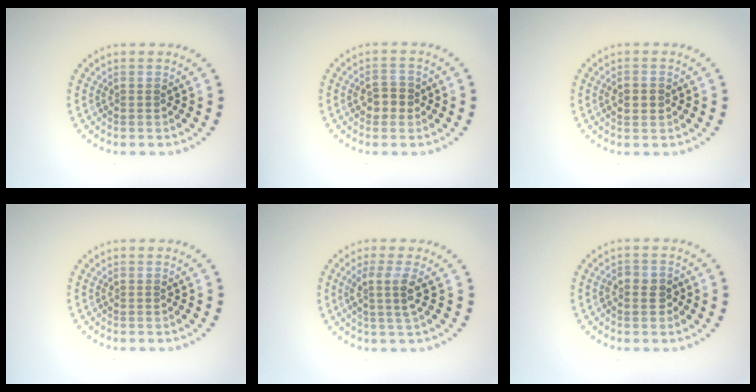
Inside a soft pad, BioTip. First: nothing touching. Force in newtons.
{"total": 2.2, "press": 2.2, "slide": 0.3}
{"total": 2.3, "press": 2.3, "slide": 0.1}
{"total": 0.0}
{"total": 2.5, "press": 1.9, "slide": 1.5}
{"total": 2.0, "press": 1.9, "slide": 0.5}